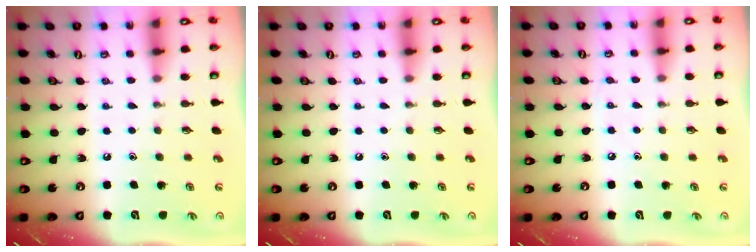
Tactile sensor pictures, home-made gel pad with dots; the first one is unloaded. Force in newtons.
{"total": 0.0}
{"total": 3.7, "press": 3.6, "slide": 0.6}